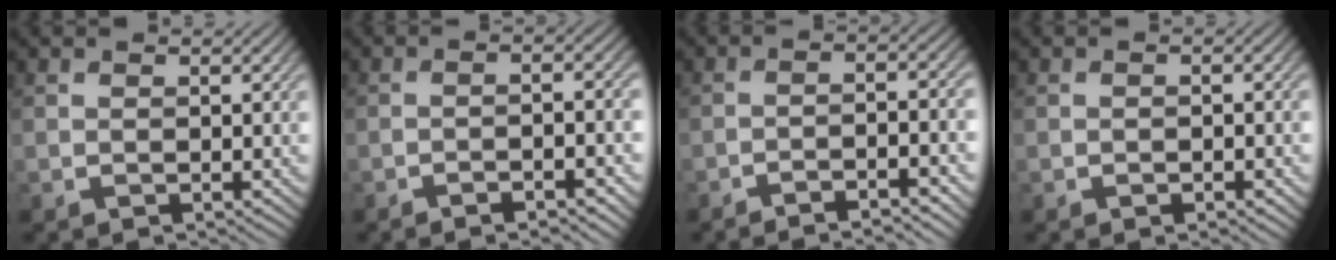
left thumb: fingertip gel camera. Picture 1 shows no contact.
{"total": 4.7, "force": [-2.5, 0.6, 3.9], "torque": [-0.060, 0.016, -0.048]}
{"total": 5.6, "force": [-3.7, 0.5, 4.1], "torque": [-0.066, 0.017, -0.071]}
{"total": 1.5, "force": [-0.6, 0.6, 1.3], "torque": [-0.013, 0.003, -0.007]}